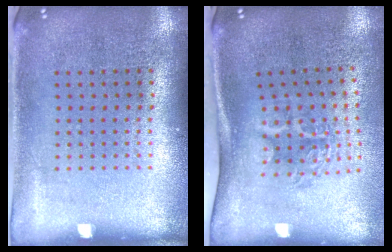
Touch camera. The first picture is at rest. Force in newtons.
{"total": 1.9, "press": 1.3, "slide": 1.4}